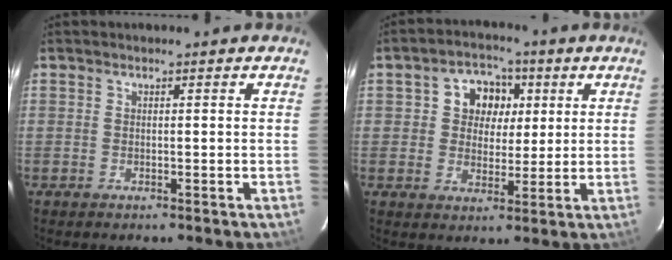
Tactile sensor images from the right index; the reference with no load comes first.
{"total": 7.8, "force": [1.9, 6.7, 3.5], "torque": [-0.065, 0.021, 0.030]}